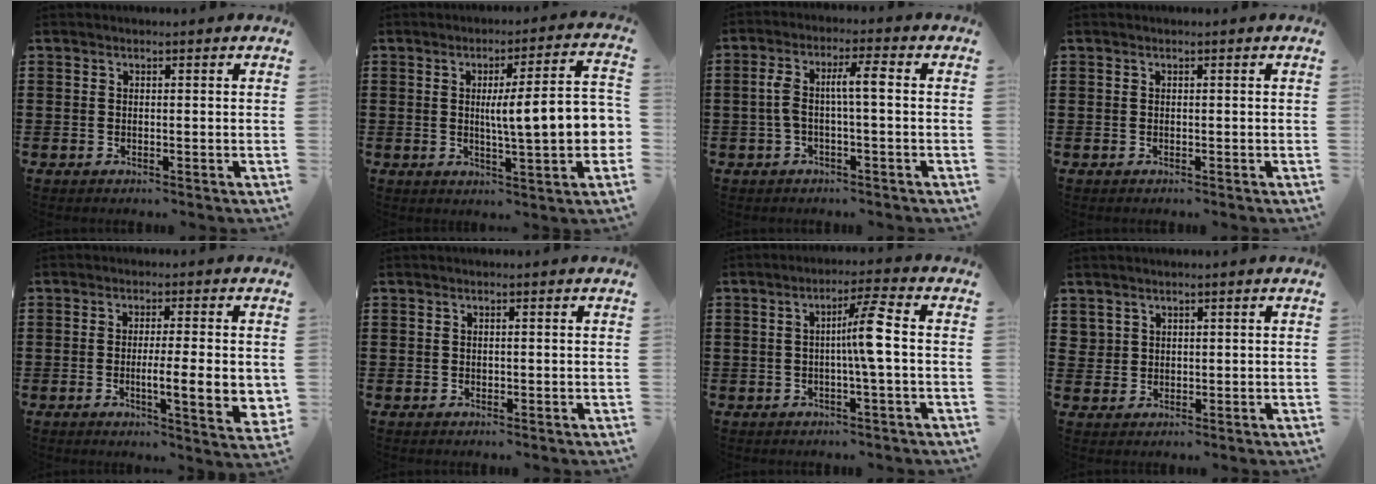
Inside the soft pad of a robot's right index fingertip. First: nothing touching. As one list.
[{"total": 9.8, "force": [0.2, 1.1, 9.7], "torque": [-0.148, -0.011, -0.007]}, {"total": 5.9, "force": [-0.2, 1.1, 5.8], "torque": [-0.121, 0.001, -0.014]}, {"total": 0.0}, {"total": 7.8, "force": [-0.8, 1.2, 7.6], "torque": [-0.112, -0.012, -0.013]}, {"total": 0.0}, {"total": 5.5, "force": [-0.5, -0.4, 5.5], "torque": [-0.101, -0.002, -0.016]}, {"total": 1.8, "force": [1.3, 1.3, 0.1], "torque": [-0.008, 0.005, 0.027]}]